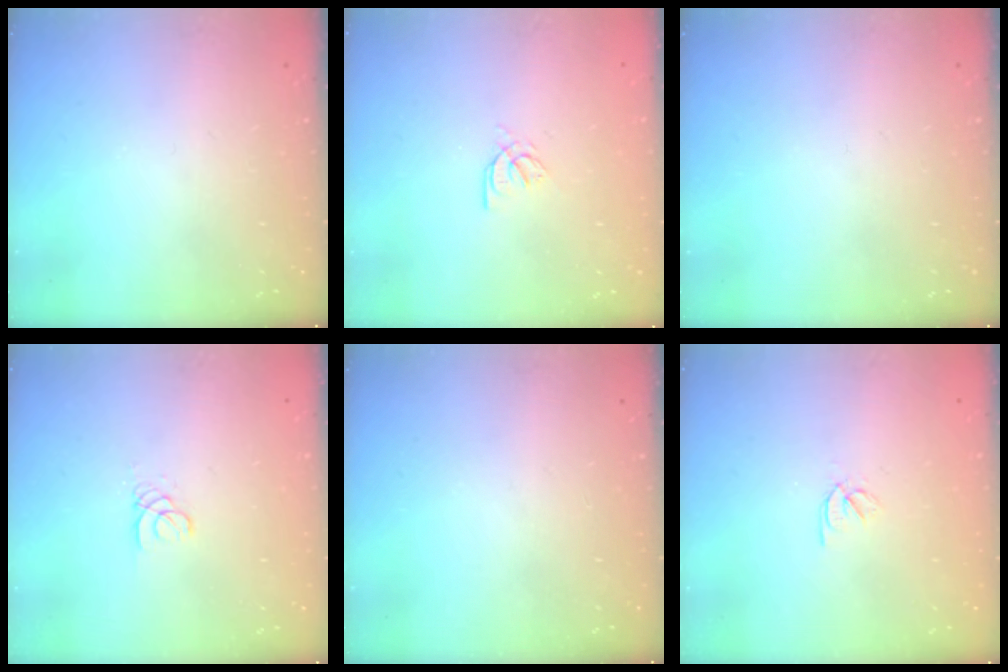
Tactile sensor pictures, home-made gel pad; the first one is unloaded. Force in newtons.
{"total": 3.6, "press": 3.6, "slide": 0.2}
{"total": 0.0}
{"total": 1.8, "press": 1.8, "slide": 0.2}
{"total": 0.0}
{"total": 2.4, "press": 2.3, "slide": 0.7}